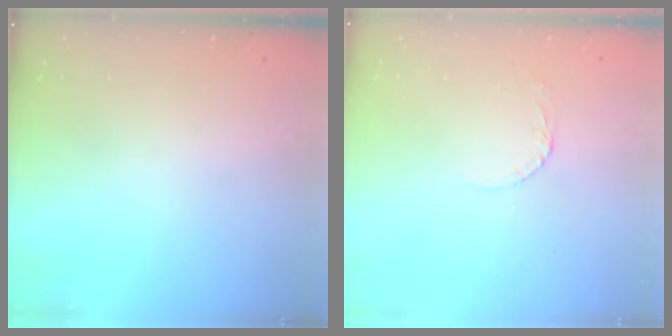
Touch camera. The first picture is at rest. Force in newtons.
{"total": 2.6, "press": 2.6, "slide": 0.1}